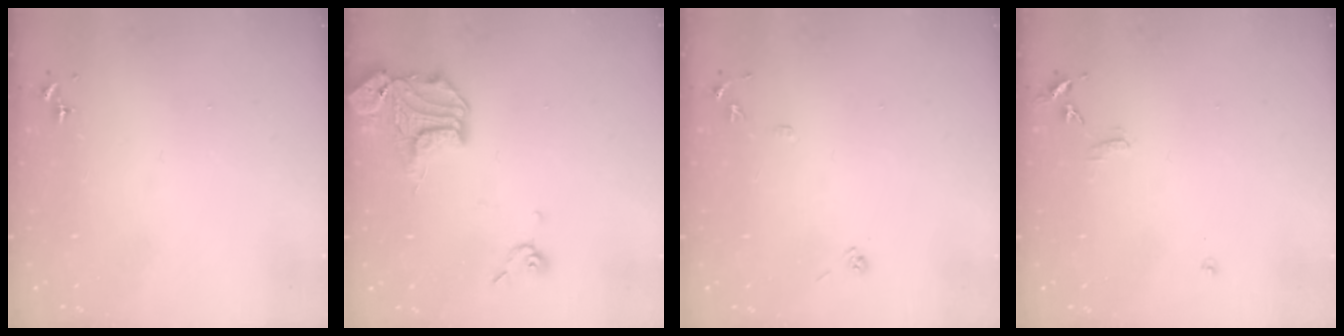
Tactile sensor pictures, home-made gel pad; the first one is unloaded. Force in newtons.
{"total": 15.6, "press": 15.4, "slide": 2.2}
{"total": 7.1, "press": 7.0, "slide": 0.8}
{"total": 7.0, "press": 7.0, "slide": 0.6}